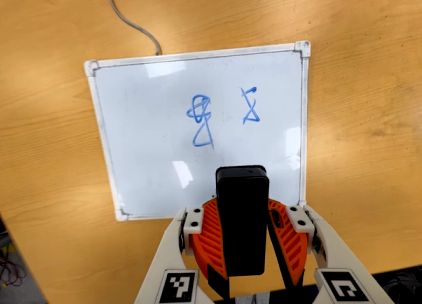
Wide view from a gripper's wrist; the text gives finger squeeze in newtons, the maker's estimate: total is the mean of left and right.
{"total": 8.2, "left": 8.6, "right": 7.9}